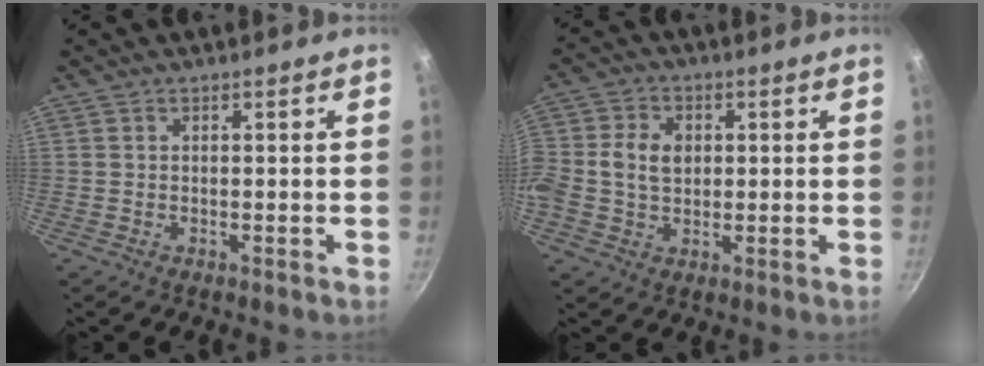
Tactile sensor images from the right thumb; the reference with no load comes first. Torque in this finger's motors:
{"motor_torque": [2.49, 2.52, 0.40, -0.20, 0.25]}